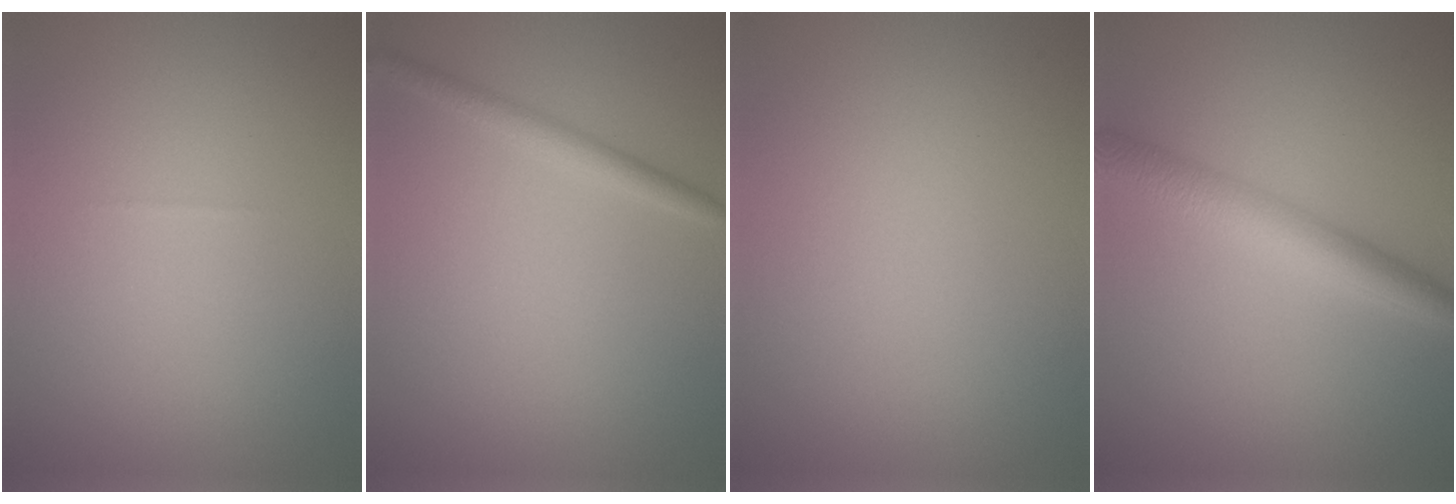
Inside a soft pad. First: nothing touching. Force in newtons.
{"total": 1.9, "press": 1.9, "slide": 0.2}
{"total": 0.0}
{"total": 4.2, "press": 4.2, "slide": 0.1}